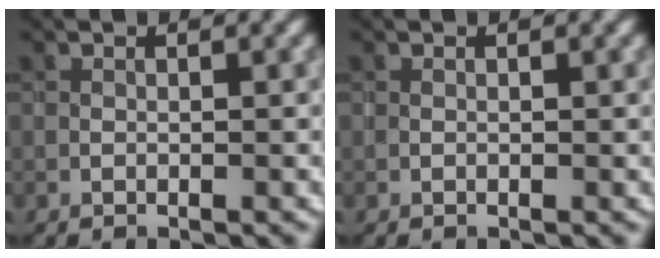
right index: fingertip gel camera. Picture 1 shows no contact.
{"total": 0.0}